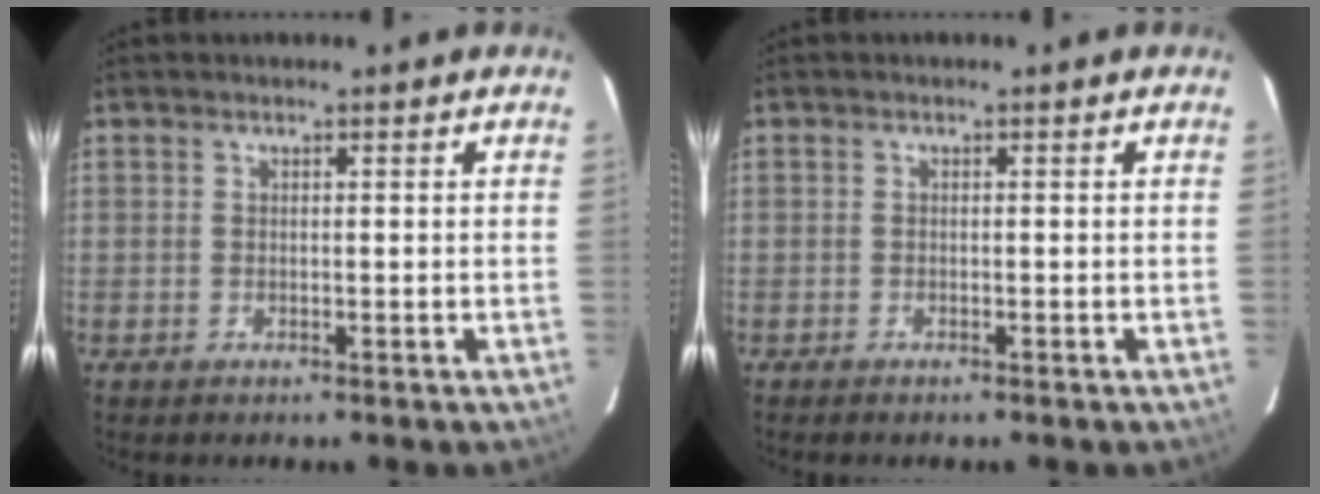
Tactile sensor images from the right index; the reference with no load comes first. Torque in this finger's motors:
{"motor_torque": [-0.03, 0.04, 0.11, 0.01]}